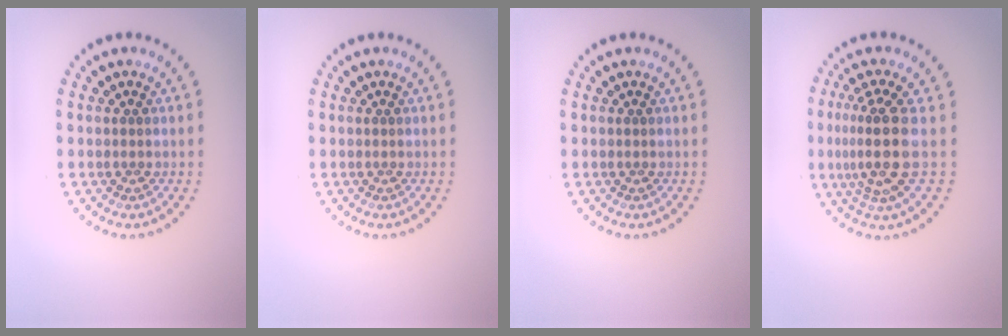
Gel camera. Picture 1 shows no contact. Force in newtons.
{"total": 0.0}
{"total": 0.0}
{"total": 4.3, "press": 3.5, "slide": 2.6}